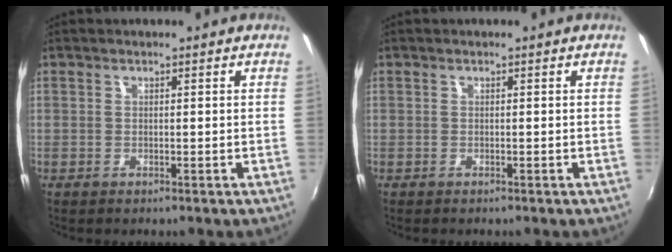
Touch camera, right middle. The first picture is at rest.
{"total": 0.0}